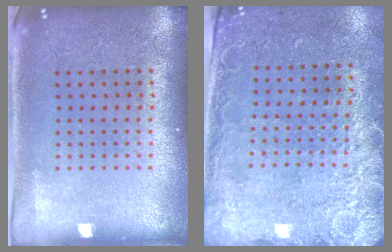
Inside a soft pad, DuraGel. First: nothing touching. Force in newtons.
{"total": 2.5, "press": 2.0, "slide": 1.5}